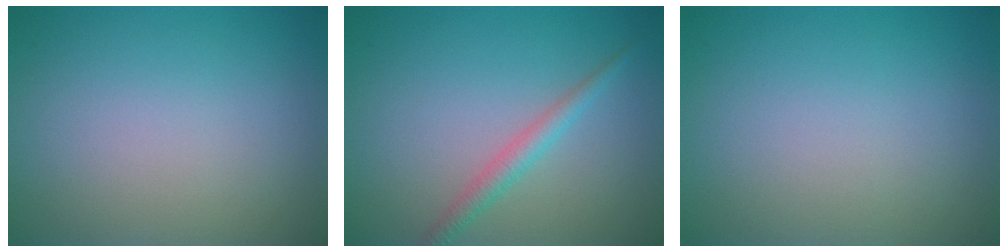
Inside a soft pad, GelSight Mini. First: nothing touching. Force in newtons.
{"total": 2.0, "press": 2.0, "slide": 0.0}
{"total": 0.0}